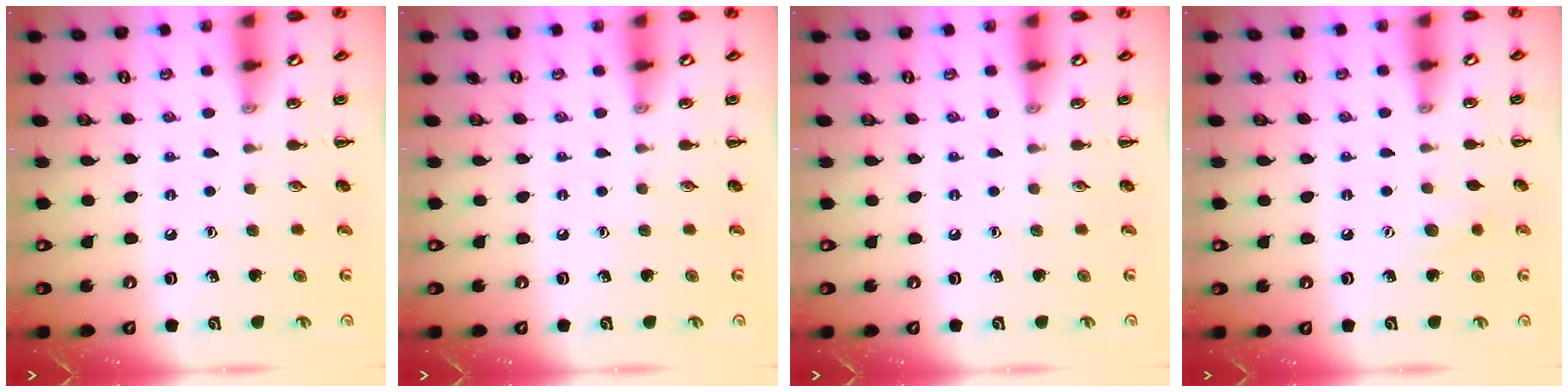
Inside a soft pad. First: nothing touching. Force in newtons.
{"total": 0.0}
{"total": 0.0}
{"total": 5.4, "press": 5.3, "slide": 0.9}